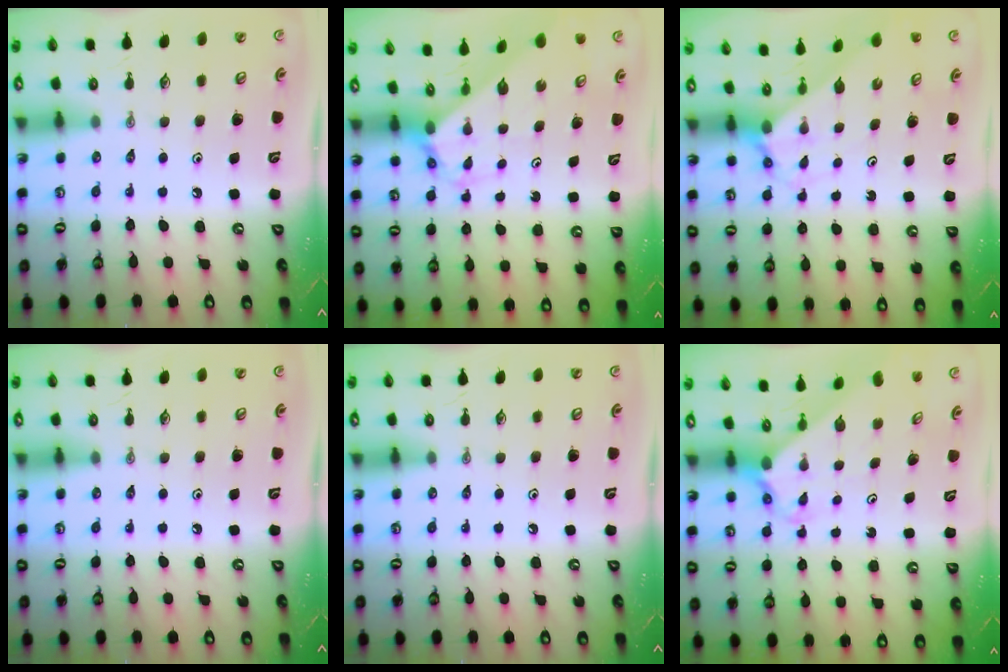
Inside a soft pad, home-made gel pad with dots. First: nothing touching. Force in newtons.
{"total": 2.4, "press": 2.4, "slide": 0.2}
{"total": 2.6, "press": 2.6, "slide": 0.3}
{"total": 0.0}
{"total": 0.0}
{"total": 2.4, "press": 2.4, "slide": 0.2}